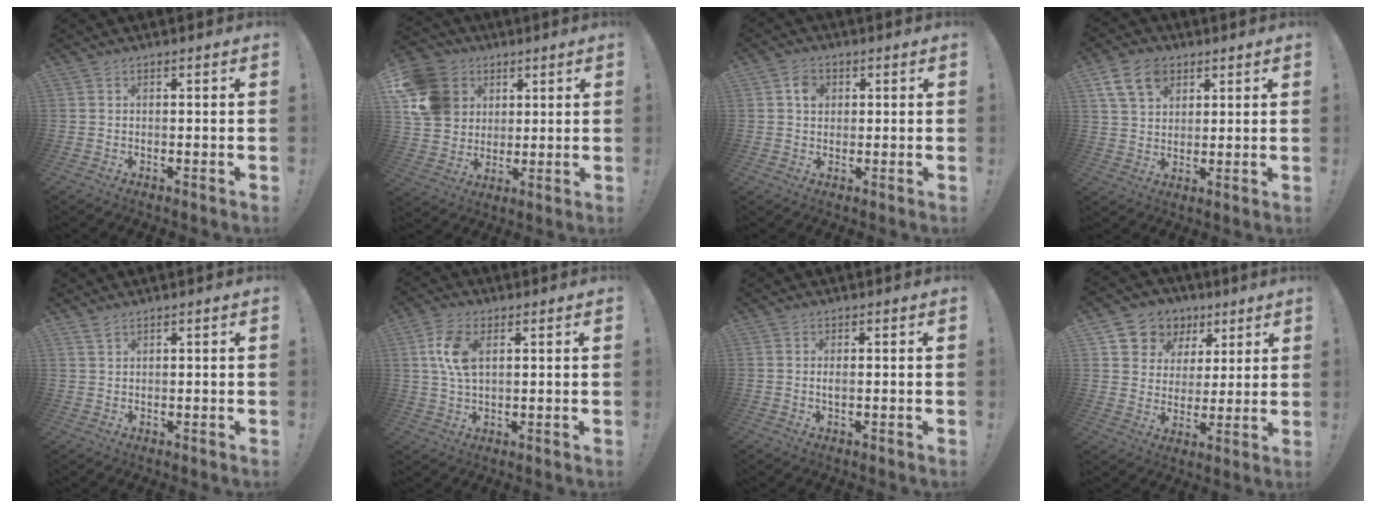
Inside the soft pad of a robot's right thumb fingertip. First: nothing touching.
{"total": 15.9, "force": [4.7, 13.5, 7.0], "torque": [-0.123, -0.014, 0.101]}
{"total": 4.2, "force": [1.2, 3.3, 2.2], "torque": [-0.022, -0.002, 0.017]}
{"total": 10.8, "force": [5.7, 7.4, 5.5], "torque": [-0.088, -0.018, 0.110]}
{"total": 1.8, "force": [1.5, 0.4, 0.9], "torque": [-0.014, -0.006, 0.027]}
{"total": 8.7, "force": [2.7, 4.7, 6.8], "torque": [-0.135, 0.001, 0.048]}
{"total": 1.1, "force": [-0.1, 0.2, 1.0], "torque": [-0.015, 0.000, -0.004]}
{"total": 9.6, "force": [4.6, 8.1, 2.1], "torque": [-0.033, -0.034, 0.094]}